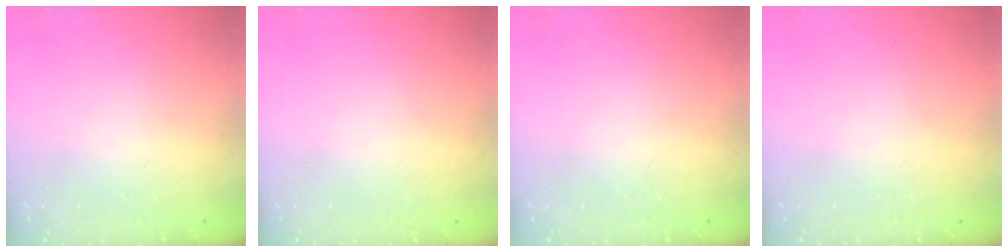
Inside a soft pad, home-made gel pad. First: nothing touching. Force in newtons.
{"total": 0.0}
{"total": 0.0}
{"total": 0.0}